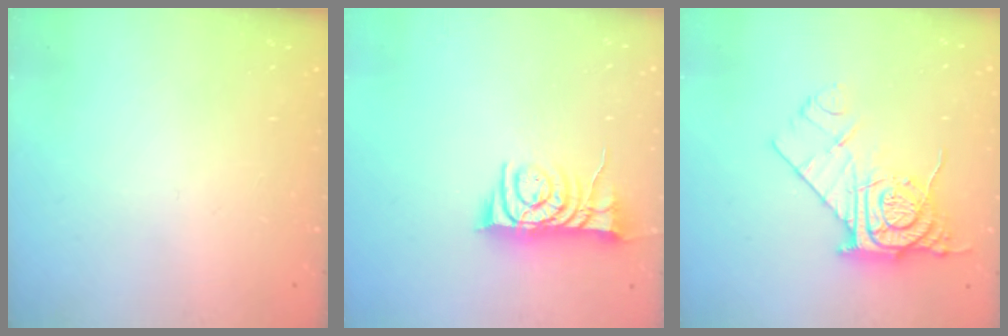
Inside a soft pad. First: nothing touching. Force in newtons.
{"total": 8.8, "press": 8.8, "slide": 0.5}
{"total": 12.4, "press": 12.3, "slide": 0.9}